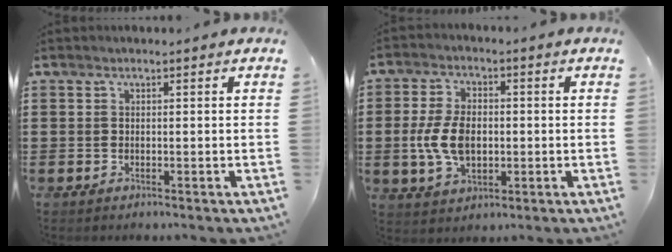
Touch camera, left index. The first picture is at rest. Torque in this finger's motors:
{"motor_torque": [1.89, 0.25, 0.77, 0.21]}